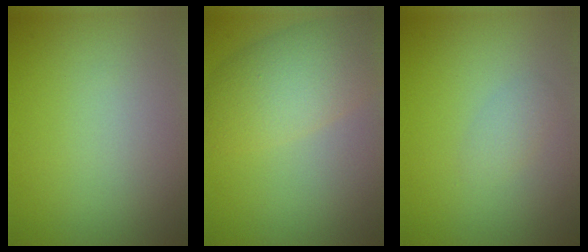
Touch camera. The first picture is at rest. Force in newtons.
{"total": 5.7, "press": 5.7, "slide": 0.2}
{"total": 1.1, "press": 1.1, "slide": 0.1}